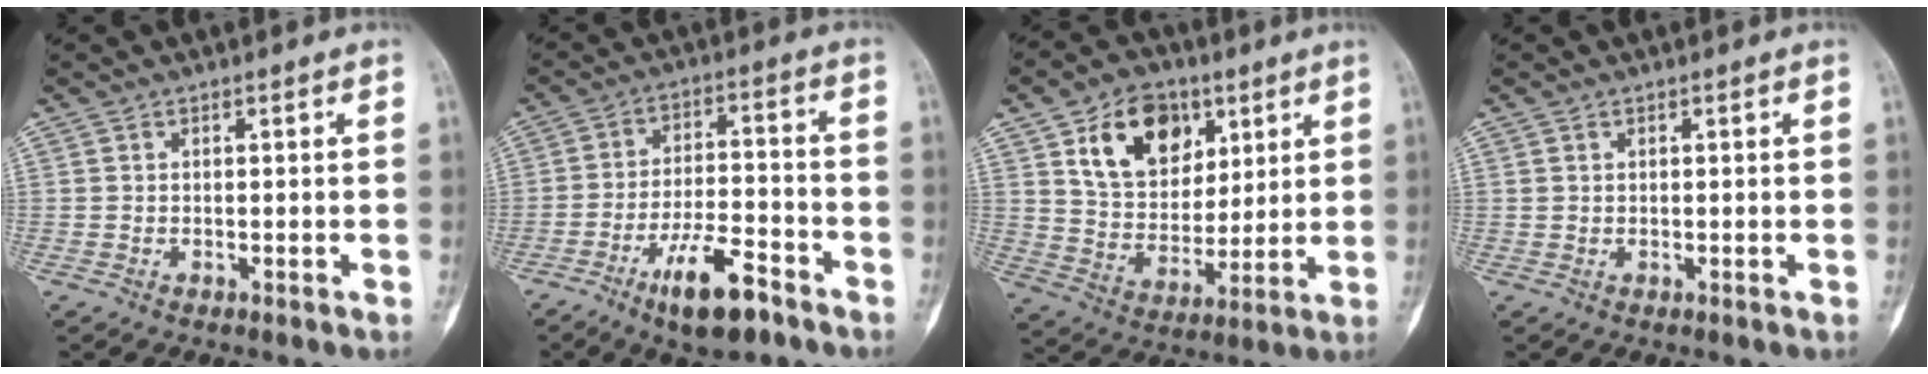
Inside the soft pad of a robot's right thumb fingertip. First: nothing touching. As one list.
[{"total": 15.4, "force": [-9.2, 4.8, 11.3], "torque": [-0.195, 0.055, -0.160]}, {"total": 16.1, "force": [7.3, 11.0, 9.3], "torque": [-0.112, -0.028, 0.135]}, {"total": 0.7, "force": [0.5, 0.4, 0.2], "torque": [0.003, -0.002, 0.008]}]